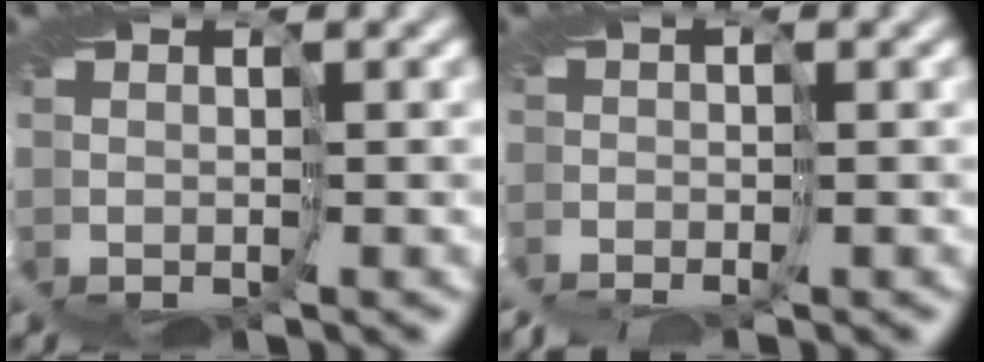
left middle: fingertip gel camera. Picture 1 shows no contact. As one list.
[{"total": 3.4, "force": [-3.1, 0.3, 1.4], "torque": [-0.031, -0.007, -0.060]}]